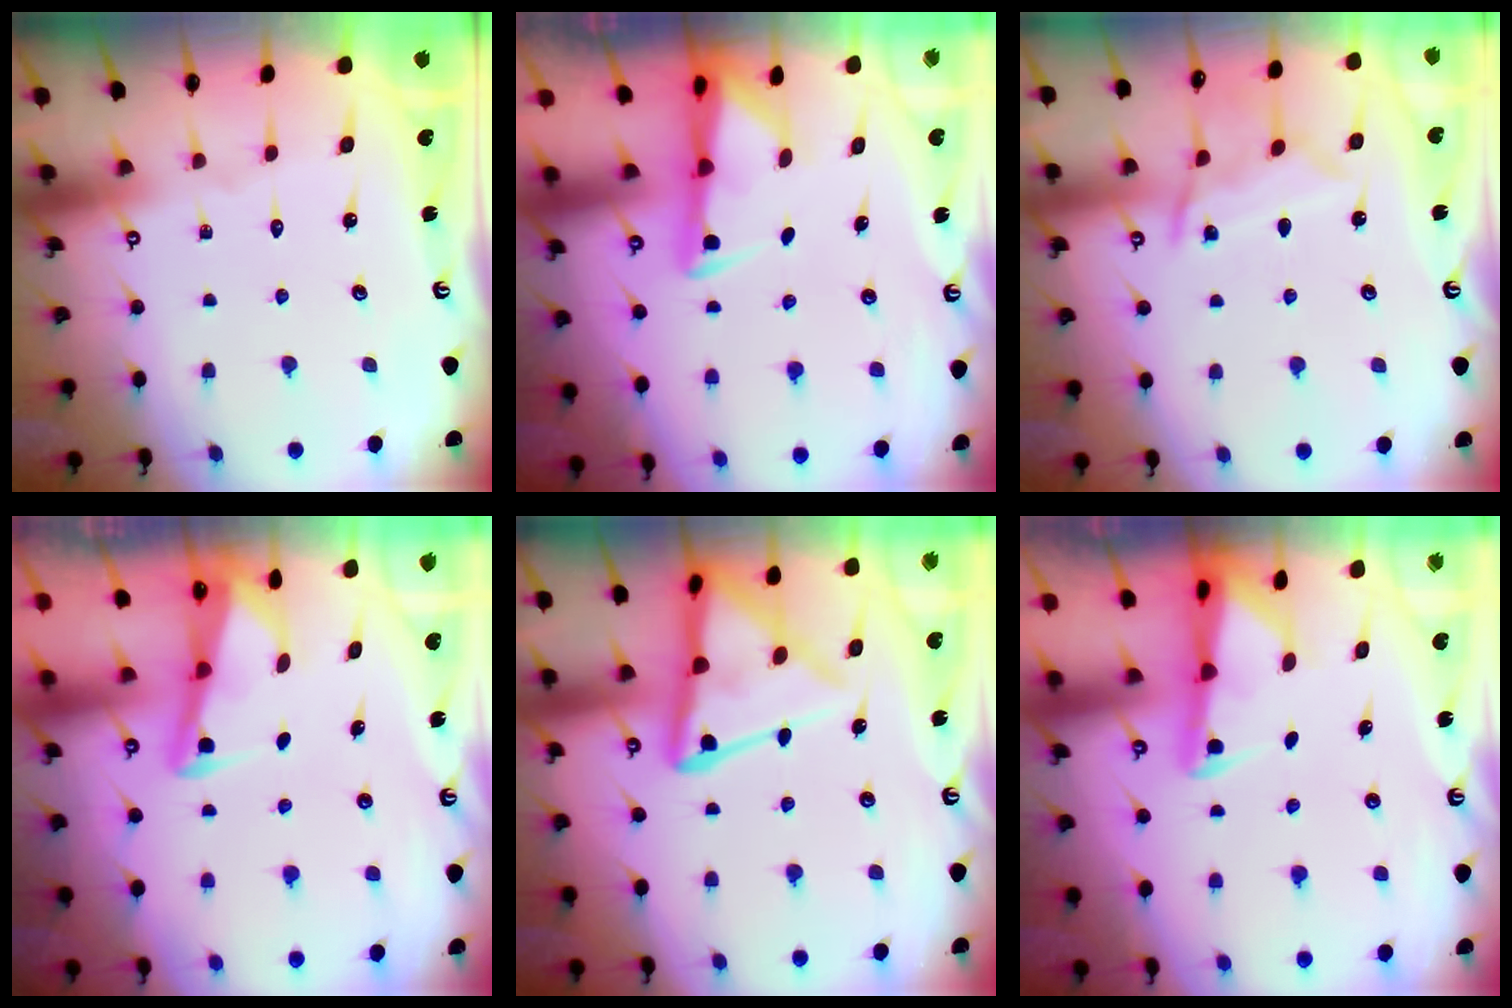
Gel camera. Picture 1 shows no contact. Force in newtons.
{"total": 3.0, "press": 2.9, "slide": 0.5}
{"total": 10.0, "press": 9.9, "slide": 0.9}
{"total": 3.0, "press": 2.9, "slide": 0.4}
{"total": 13.3, "press": 13.2, "slide": 1.4}
{"total": 3.3, "press": 3.3, "slide": 0.4}